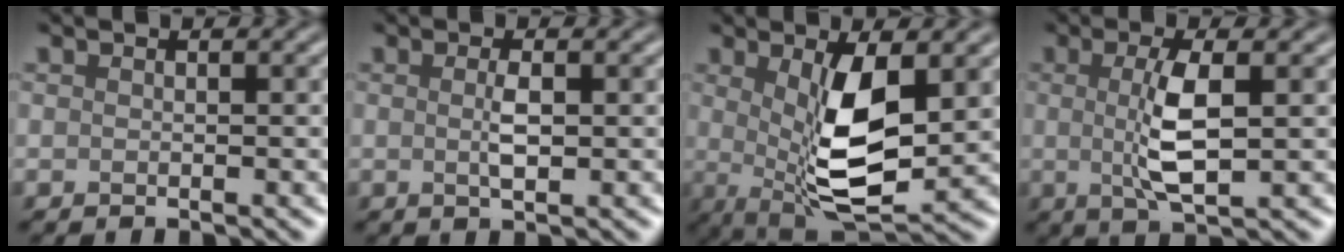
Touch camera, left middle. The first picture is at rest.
{"total": 1.6, "force": [-0.1, 0.3, 1.6], "torque": [-0.036, -0.001, 0.001]}
{"total": 7.7, "force": [0.6, 2.6, 7.2], "torque": [-0.135, -0.015, 0.017]}
{"total": 4.3, "force": [0.0, 1.0, 4.2], "torque": [-0.091, -0.005, 0.006]}